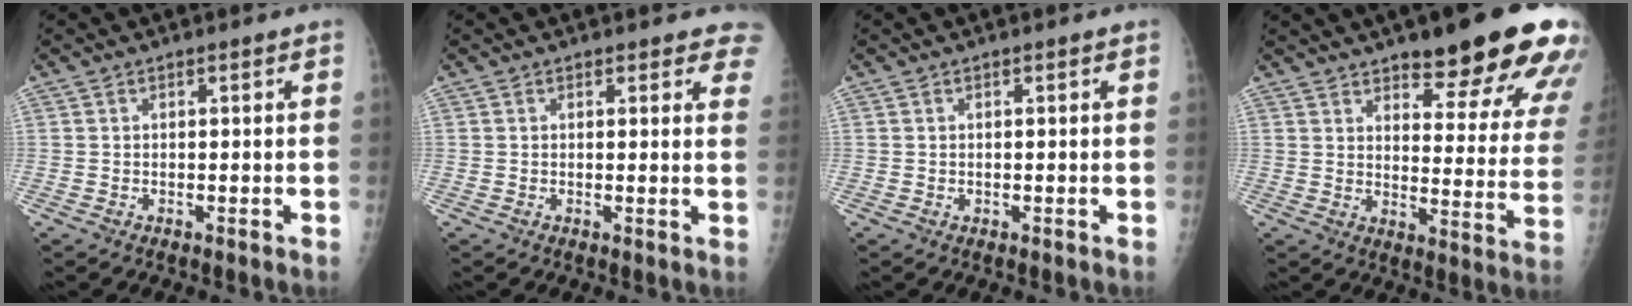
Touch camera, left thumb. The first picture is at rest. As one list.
[{"total": 4.7, "force": [4.0, 1.8, 1.6], "torque": [0.019, -0.015, 0.029]}, {"total": 0.0}, {"total": 22.0, "force": [14.9, 5.9, 15.1], "torque": [-0.154, -0.070, 0.189]}]